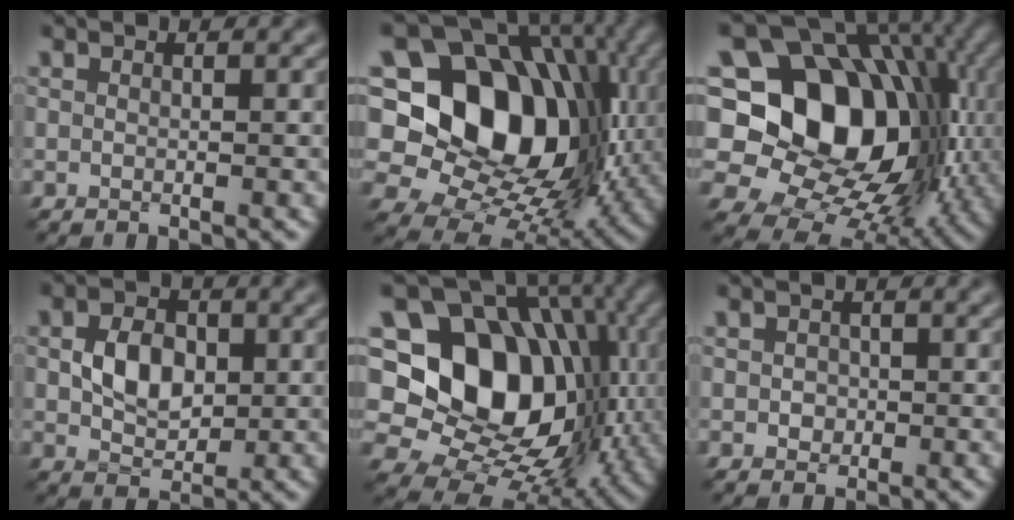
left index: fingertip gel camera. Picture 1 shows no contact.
{"total": 15.5, "force": [2.5, 12.0, 9.5], "torque": [-0.157, 0.006, 0.034]}
{"total": 17.1, "force": [1.6, 13.1, 10.9], "torque": [-0.172, 0.006, 0.020]}
{"total": 4.0, "force": [0.2, 2.8, 2.8], "torque": [-0.059, -0.001, -0.001]}
{"total": 15.4, "force": [1.6, 12.0, 9.5], "torque": [-0.153, -0.001, 0.024]}
{"total": 1.2, "force": [-0.1, 1.0, 0.6], "torque": [-0.012, -0.003, -0.005]}